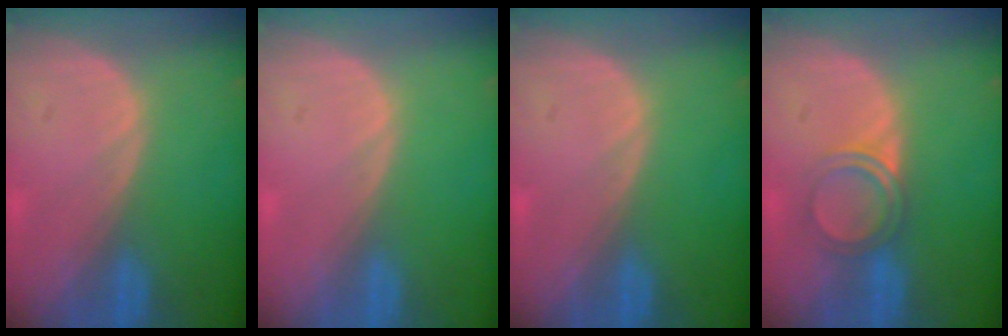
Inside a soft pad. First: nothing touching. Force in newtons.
{"total": 0.0}
{"total": 0.0}
{"total": 3.8, "press": 3.6, "slide": 1.3}